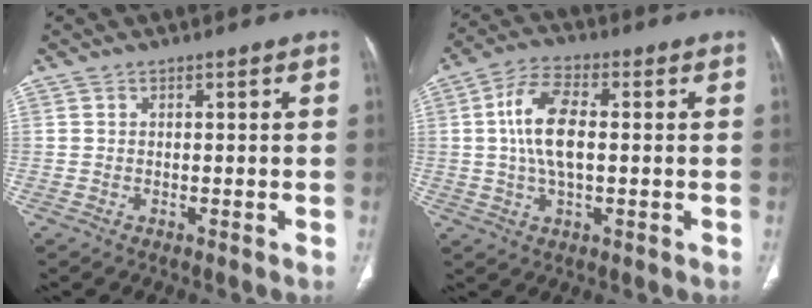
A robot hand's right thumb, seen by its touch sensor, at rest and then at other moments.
{"total": 10.3, "force": [0.7, 4.7, 9.2], "torque": [-0.182, 0.012, 0.011]}